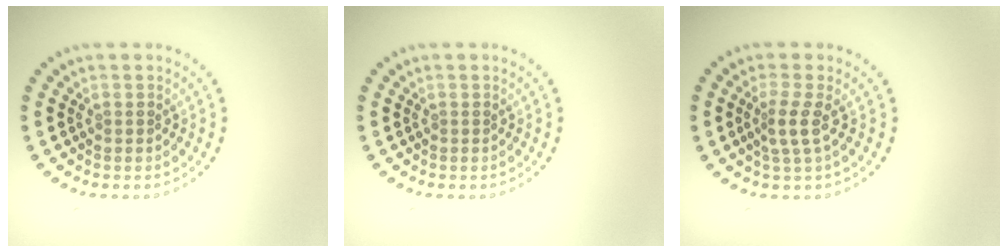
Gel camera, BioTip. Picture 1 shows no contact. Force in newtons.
{"total": 0.0}
{"total": 2.1, "press": 1.5, "slide": 1.5}